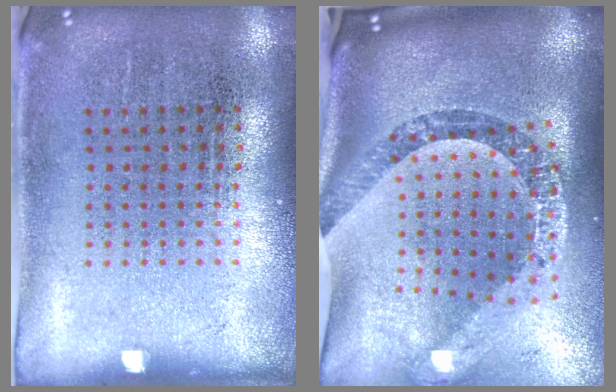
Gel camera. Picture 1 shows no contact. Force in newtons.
{"total": 3.2, "press": 2.3, "slide": 2.2}